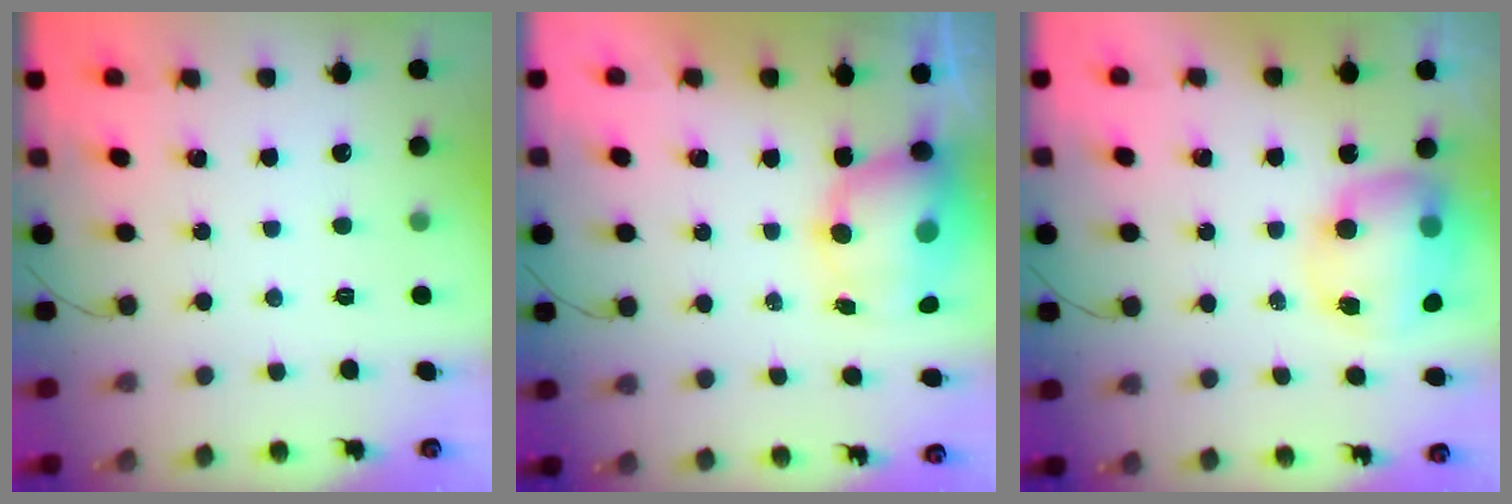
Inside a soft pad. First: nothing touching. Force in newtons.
{"total": 8.6, "press": 8.4, "slide": 2.0}
{"total": 11.3, "press": 11.0, "slide": 2.8}